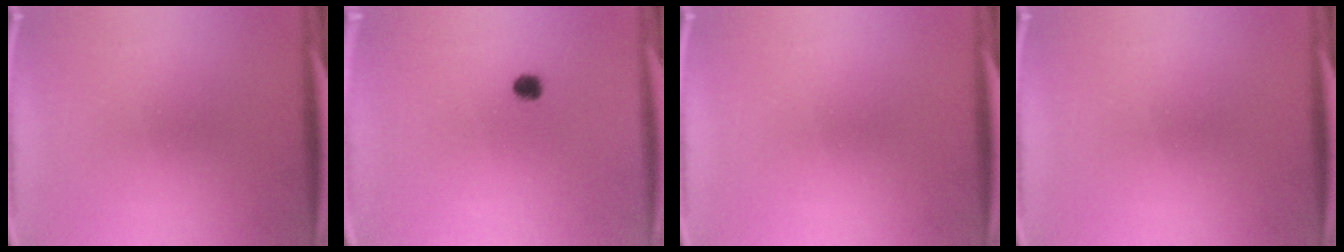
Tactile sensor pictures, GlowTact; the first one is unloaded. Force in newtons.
{"total": 2.0}
{"total": 0.0}
{"total": 0.0}